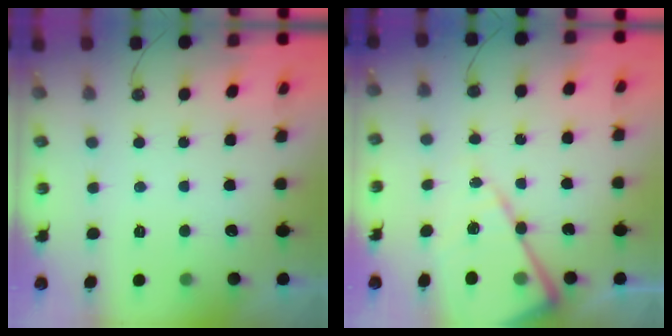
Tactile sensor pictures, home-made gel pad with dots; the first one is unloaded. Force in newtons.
{"total": 16.5, "press": 16.4, "slide": 1.6}